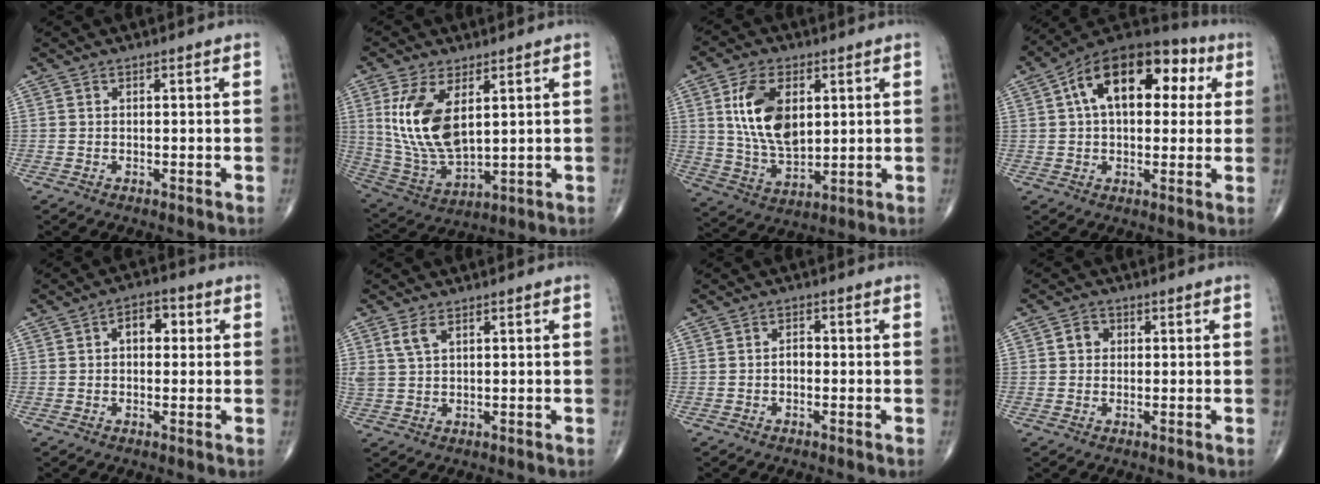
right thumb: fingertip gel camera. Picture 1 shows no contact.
{"total": 14.4, "force": [4.0, 7.2, 11.9], "torque": [-0.236, -0.020, 0.094]}
{"total": 13.7, "force": [3.3, 7.8, 10.8], "torque": [-0.188, -0.016, 0.070]}
{"total": 19.1, "force": [5.1, 10.9, 14.8], "torque": [-0.195, 0.033, 0.068]}
{"total": 5.3, "force": [0.9, 3.4, 3.9], "torque": [-0.037, 0.015, 0.005]}
{"total": 3.4, "force": [1.7, 1.6, 2.4], "torque": [-0.056, 0.000, 0.043]}
{"total": 1.6, "force": [-0.5, 1.1, 1.1], "torque": [-0.008, 0.006, -0.012]}
{"total": 2.6, "force": [0.4, 2.3, 1.2], "torque": [-0.007, 0.005, 0.003]}